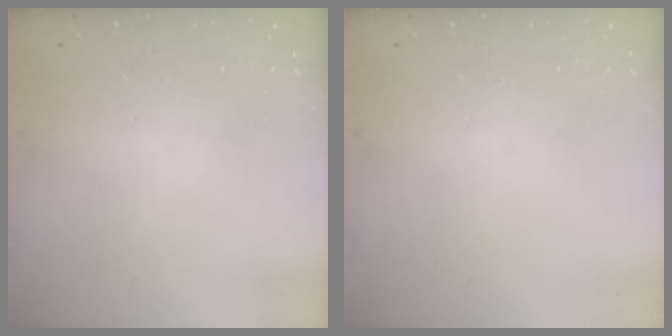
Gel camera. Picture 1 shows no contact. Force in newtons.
{"total": 0.0}